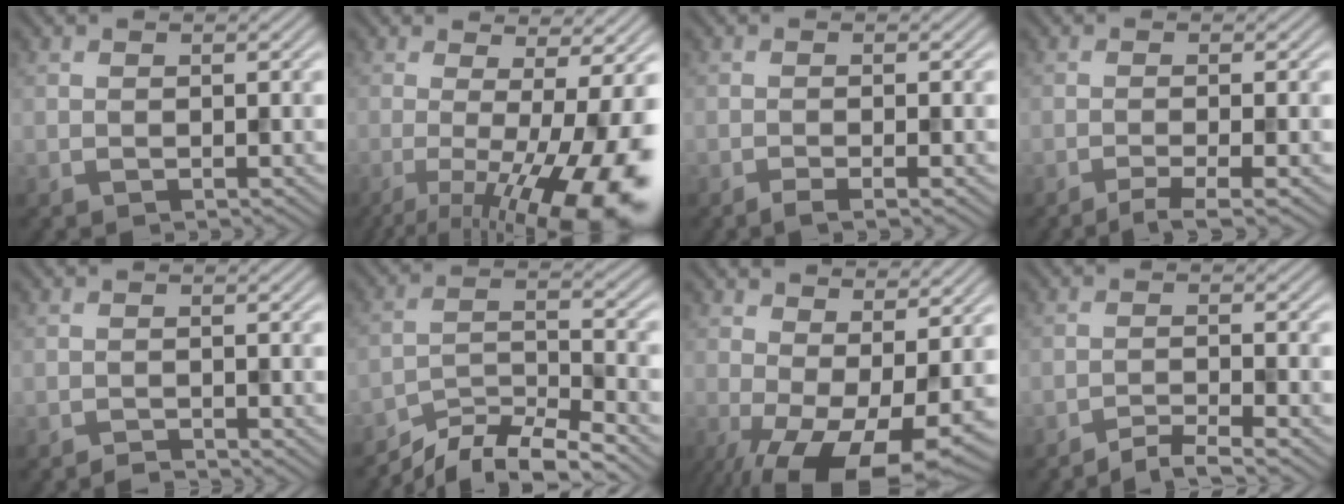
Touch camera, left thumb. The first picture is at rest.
{"total": 15.1, "force": [-4.0, 4.2, 13.9], "torque": [-0.183, -0.013, -0.047]}
{"total": 1.9, "force": [-1.0, 0.2, 1.6], "torque": [-0.022, 0.005, -0.025]}
{"total": 3.1, "force": [-1.8, 0.3, 2.5], "torque": [-0.029, 0.007, -0.043]}
{"total": 0.9, "force": [-0.9, 0.0, 0.2], "torque": [-0.002, 0.002, -0.022]}
{"total": 8.1, "force": [-7.0, 1.6, 3.8], "torque": [-0.072, 0.002, -0.137]}
{"total": 12.6, "force": [-3.0, 5.2, 11.1], "torque": [-0.190, -0.009, -0.037]}
{"total": 3.2, "force": [-2.6, 0.2, 1.8], "torque": [-0.025, 0.005, -0.057]}